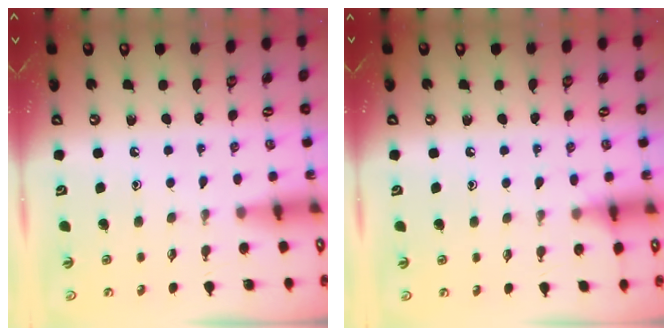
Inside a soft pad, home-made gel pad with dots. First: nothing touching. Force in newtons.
{"total": 6.4, "press": 6.3, "slide": 0.9}